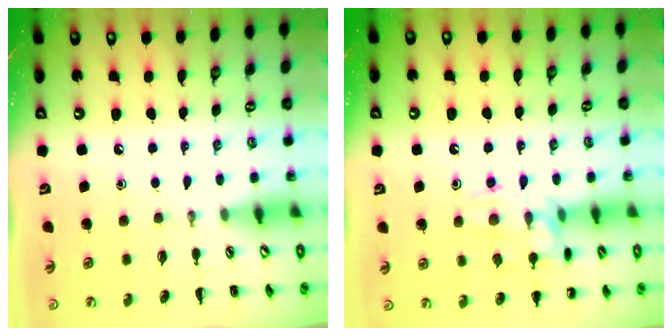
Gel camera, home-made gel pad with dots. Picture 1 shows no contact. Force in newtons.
{"total": 14.6, "press": 14.6, "slide": 1.2}